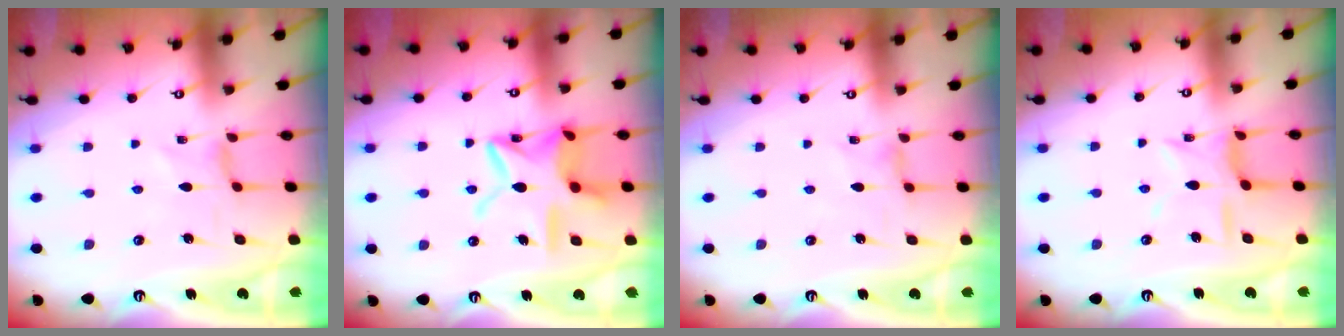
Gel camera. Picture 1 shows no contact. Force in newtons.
{"total": 16.8, "press": 16.7, "slide": 1.6}
{"total": 1.2, "press": 1.2, "slide": 0.1}
{"total": 9.2, "press": 9.2, "slide": 0.7}